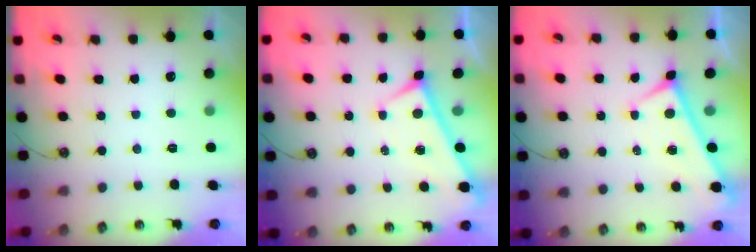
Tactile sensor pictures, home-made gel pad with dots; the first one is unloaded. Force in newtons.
{"total": 0.0}
{"total": 0.0}